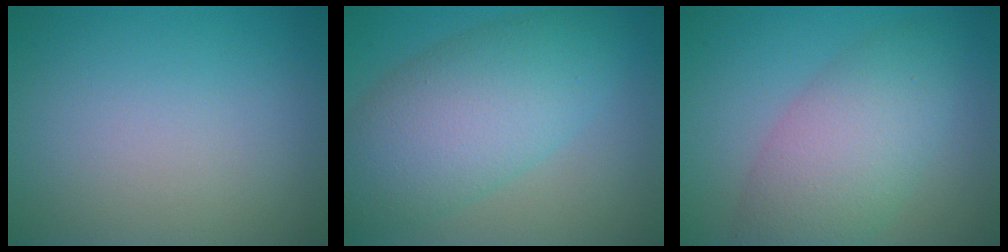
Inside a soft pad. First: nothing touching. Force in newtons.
{"total": 8.7, "press": 8.7, "slide": 0.4}
{"total": 6.3, "press": 6.3, "slide": 0.2}